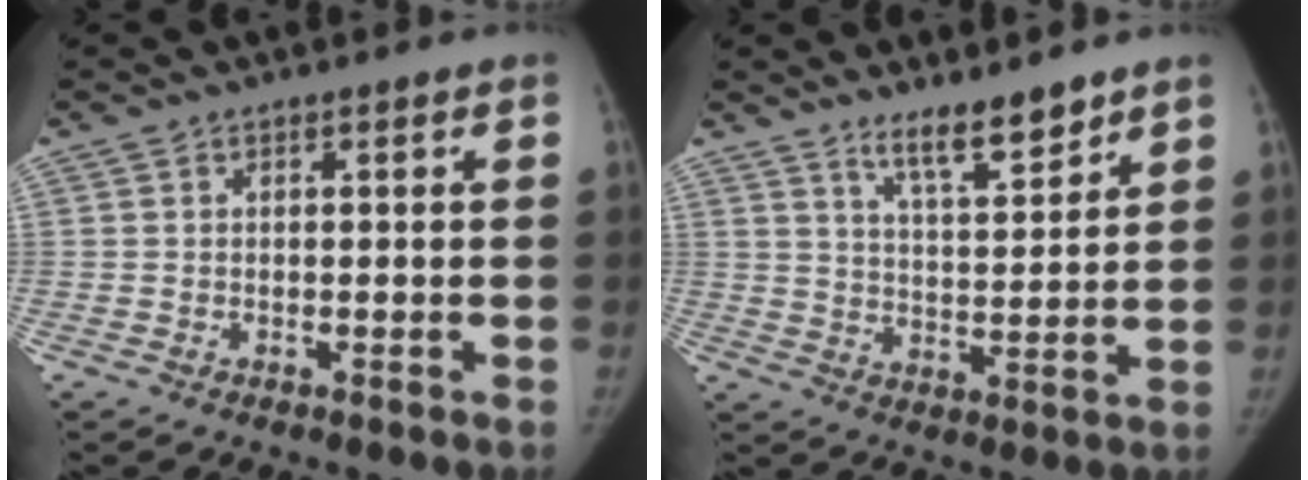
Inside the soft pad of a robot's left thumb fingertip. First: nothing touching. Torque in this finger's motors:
{"motor_torque": [0.07, -0.04, 0.55, -0.02, -0.02]}